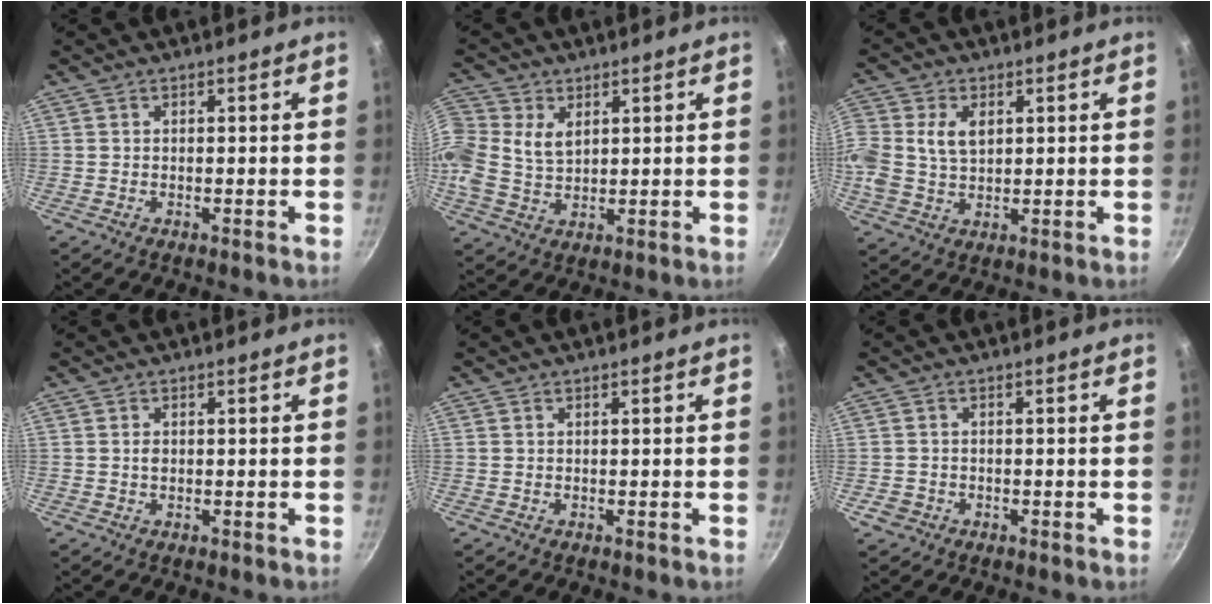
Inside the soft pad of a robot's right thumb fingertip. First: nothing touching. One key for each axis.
{"total": 9.0, "fx": 2.4, "fy": 6.9, "fz": 5.3, "tx": -0.116, "ty": 0.004, "tz": 0.041}
{"total": 8.4, "fx": 1.7, "fy": 6.0, "fz": 5.7, "tx": -0.111, "ty": 0.003, "tz": 0.026}
{"total": 1.1, "fx": 0.0, "fy": 0.8, "fz": 0.7, "tx": -0.010, "ty": 0.002, "tz": 0.000}
{"total": 0.0}
{"total": 2.3, "fx": -1.0, "fy": 1.9, "fz": 0.8, "tx": -0.014, "ty": 0.008, "tz": -0.014}